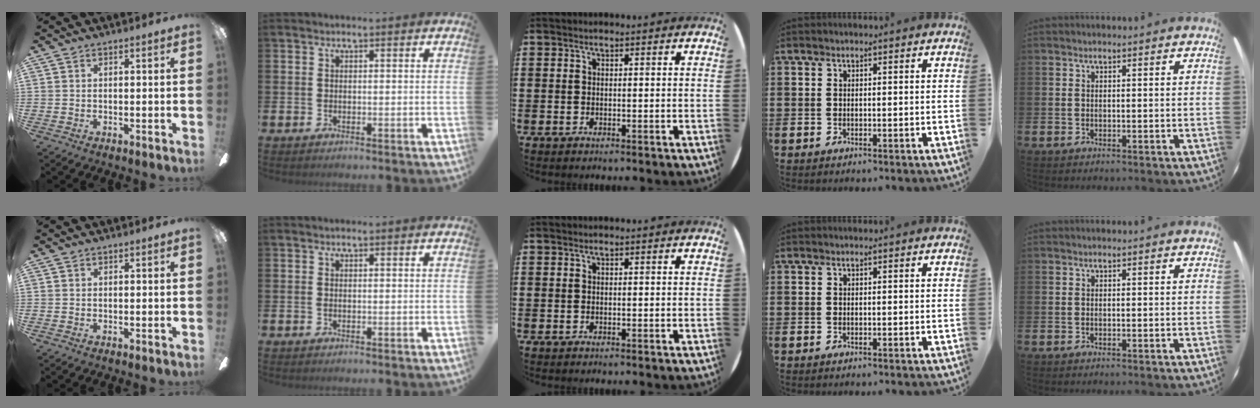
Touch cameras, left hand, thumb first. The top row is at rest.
{"thumb": {"total": 0.5, "force": [0.1, 0.5, 0.0], "torque": [0.001, 0.005, 0.000]}}